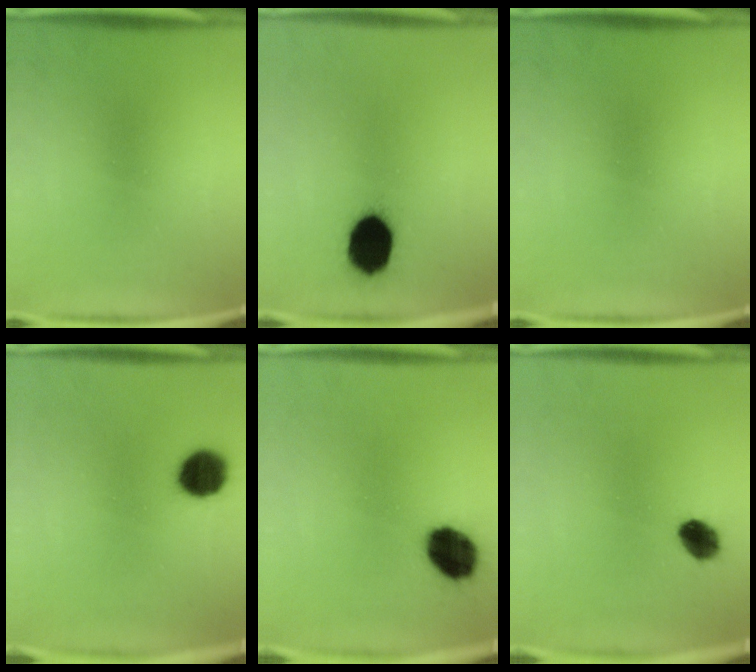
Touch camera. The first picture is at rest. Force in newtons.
{"total": 12.3}
{"total": 0.0}
{"total": 9.1}
{"total": 11.1}
{"total": 5.5}